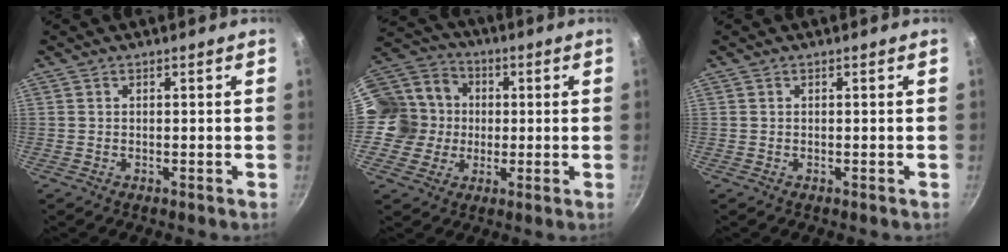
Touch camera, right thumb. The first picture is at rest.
{"total": 13.2, "force": [0.0, 12.5, 4.3], "torque": [-0.051, 0.031, -0.011]}
{"total": 0.0}